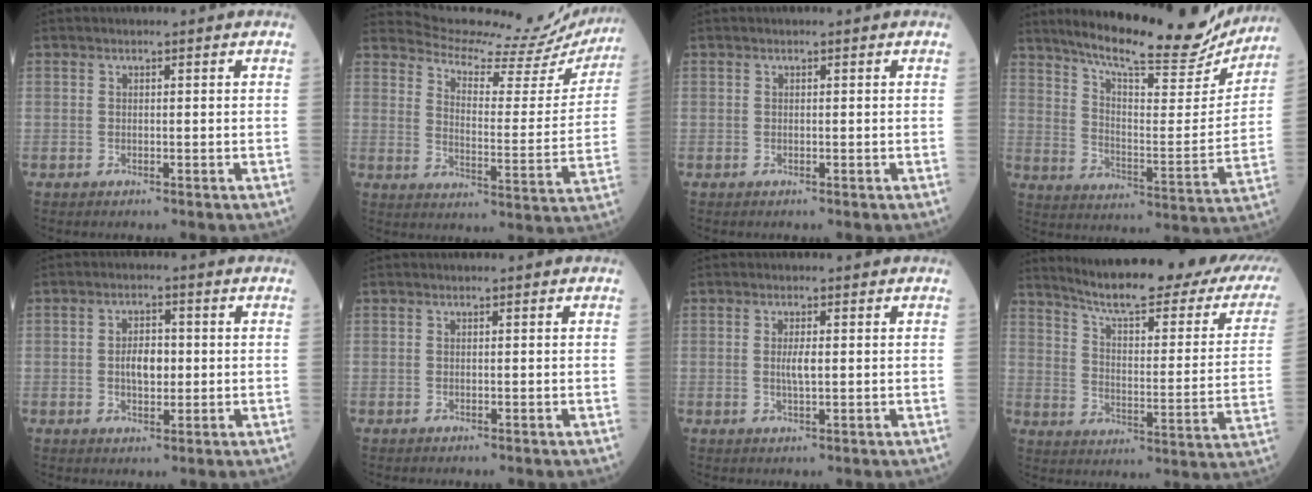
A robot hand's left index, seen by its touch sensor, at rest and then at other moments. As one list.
[{"total": 19.9, "force": [19.6, 2.0, 2.8], "torque": [-0.043, -0.086, 0.237]}, {"total": 0.0}, {"total": 21.4, "force": [19.0, 3.2, 9.2], "torque": [-0.143, -0.032, 0.264]}, {"total": 4.4, "force": [-0.2, 2.3, 3.7], "torque": [-0.069, 0.003, -0.004]}, {"total": 0.0}, {"total": 2.1, "force": [-0.1, 0.3, 2.1], "torque": [-0.045, -0.005, 0.000]}, {"total": 26.5, "force": [22.1, 4.1, 14.0], "torque": [-0.199, -0.047, 0.277]}]